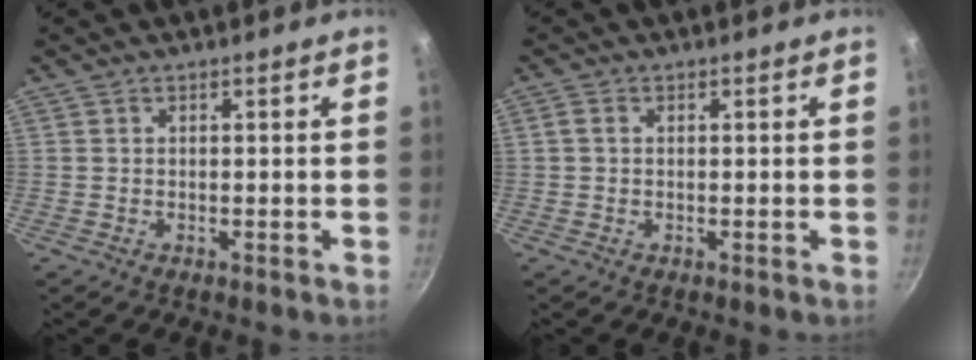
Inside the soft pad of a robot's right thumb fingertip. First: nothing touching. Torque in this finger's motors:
{"motor_torque": [0.39, -0.37, -0.10, -0.09, 0.08]}